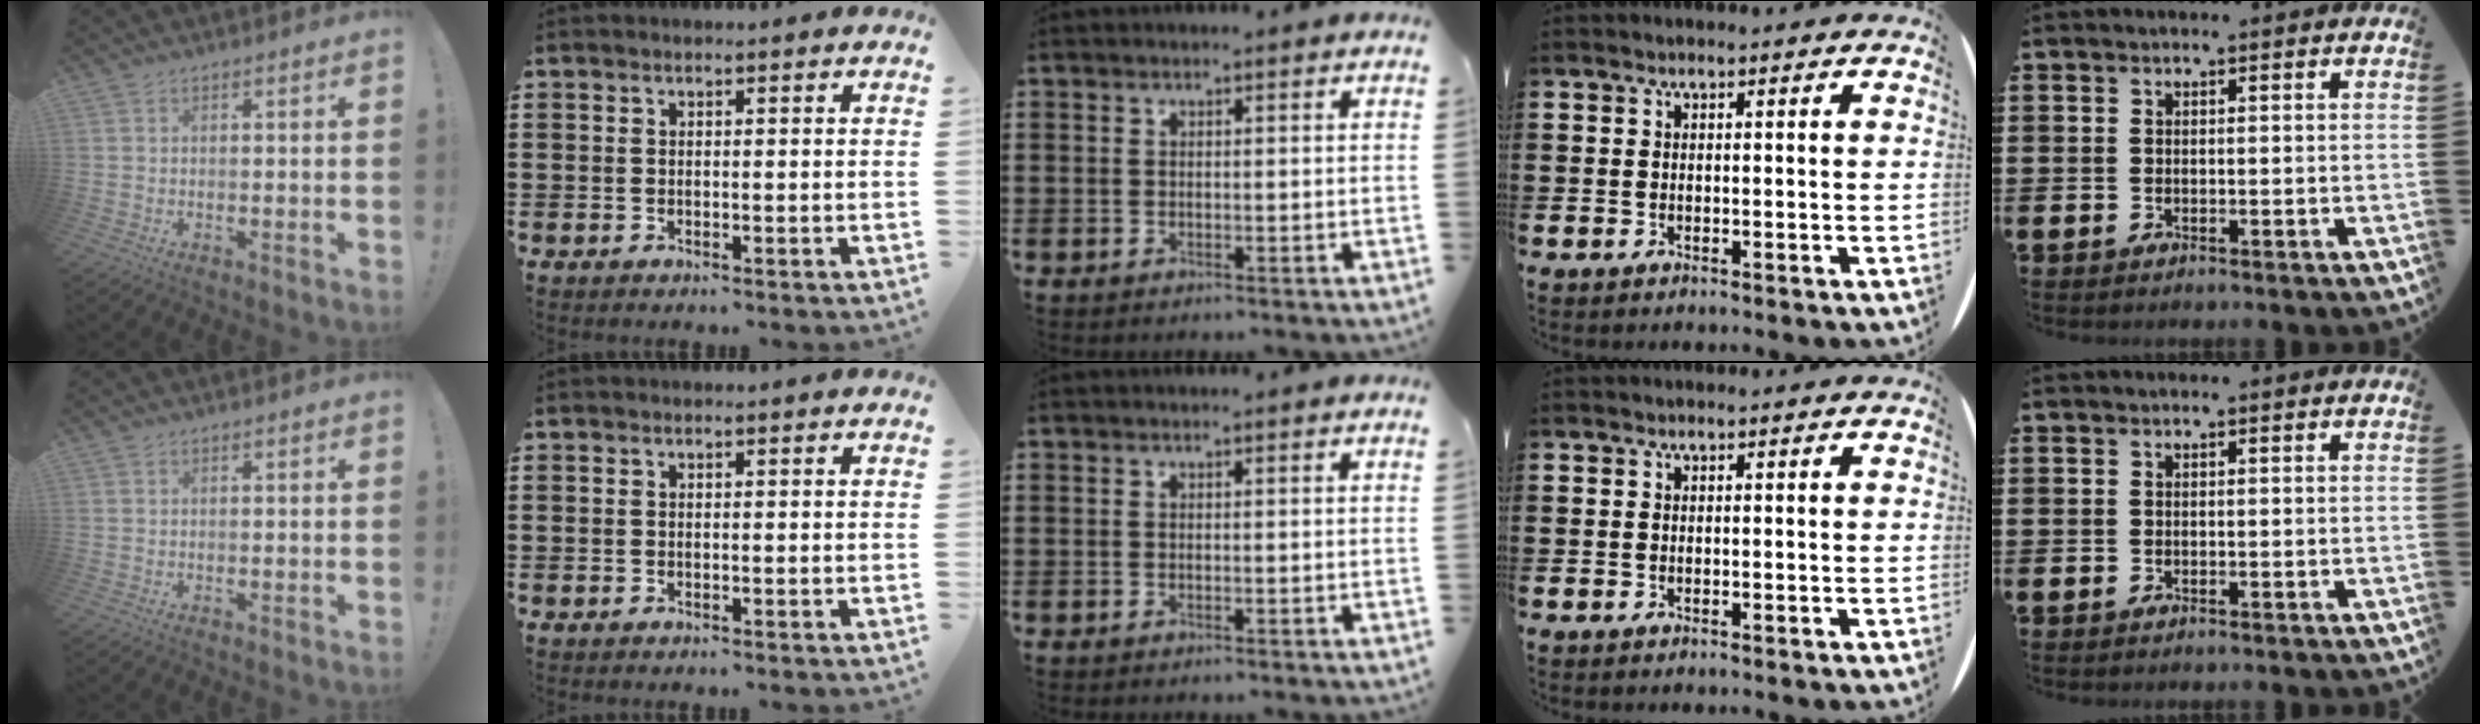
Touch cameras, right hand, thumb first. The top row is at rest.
{}